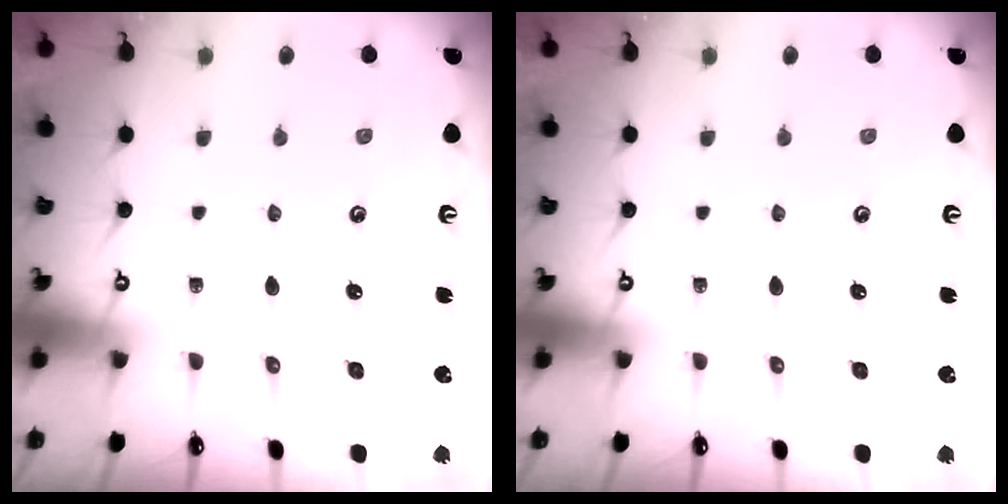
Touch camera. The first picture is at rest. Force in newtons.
{"total": 0.0}